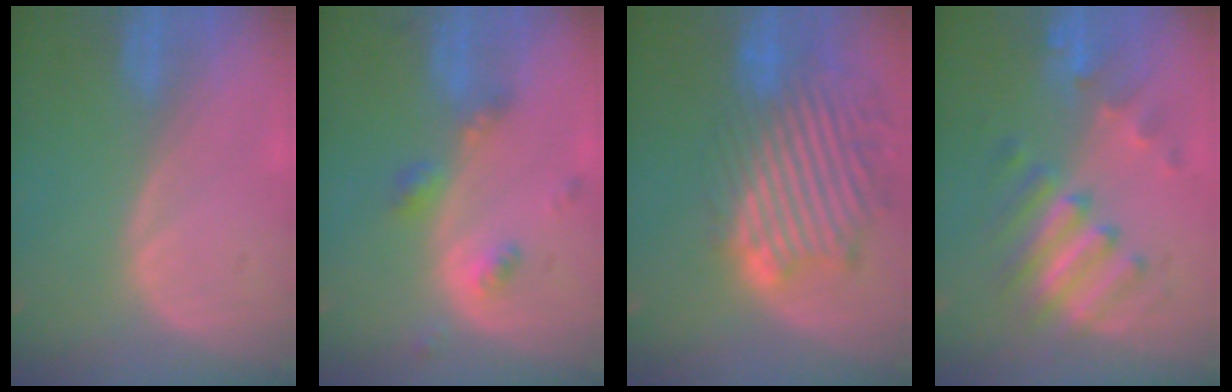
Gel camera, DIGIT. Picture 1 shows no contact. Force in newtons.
{"total": 4.8, "press": 4.3, "slide": 2.1}
{"total": 13.5, "press": 11.8, "slide": 6.5}
{"total": 7.7, "press": 7.7, "slide": 0.7}